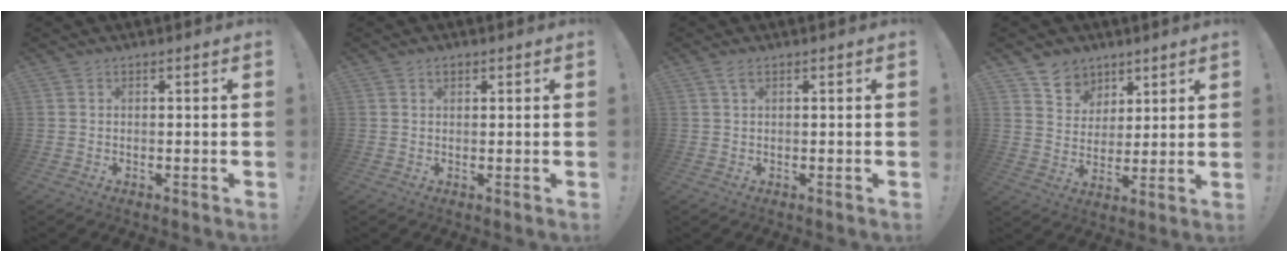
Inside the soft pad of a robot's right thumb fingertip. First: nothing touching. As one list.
[{"total": 1.3, "force": [0.8, 0.7, 0.7], "torque": [-0.015, 0.002, 0.014]}, {"total": 1.9, "force": [1.0, 0.4, 1.6], "torque": [-0.031, 0.000, 0.017]}, {"total": 7.9, "force": [5.3, 5.9, 0.6], "torque": [-0.010, -0.047, 0.104]}]